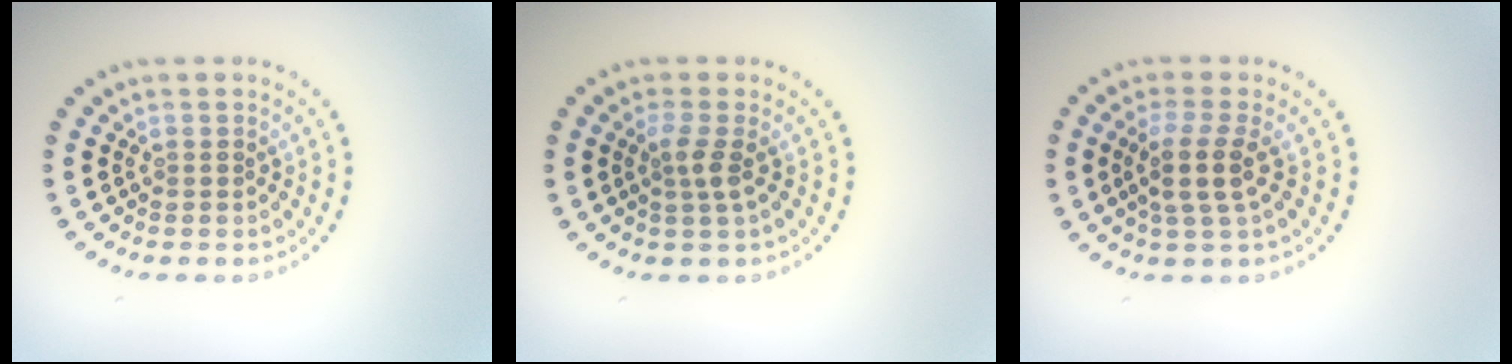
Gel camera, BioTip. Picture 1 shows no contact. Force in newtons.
{"total": 1.8, "press": 1.3, "slide": 1.2}
{"total": 3.0, "press": 2.3, "slide": 1.8}